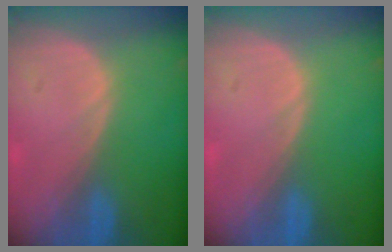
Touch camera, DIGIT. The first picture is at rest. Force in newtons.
{"total": 0.0}